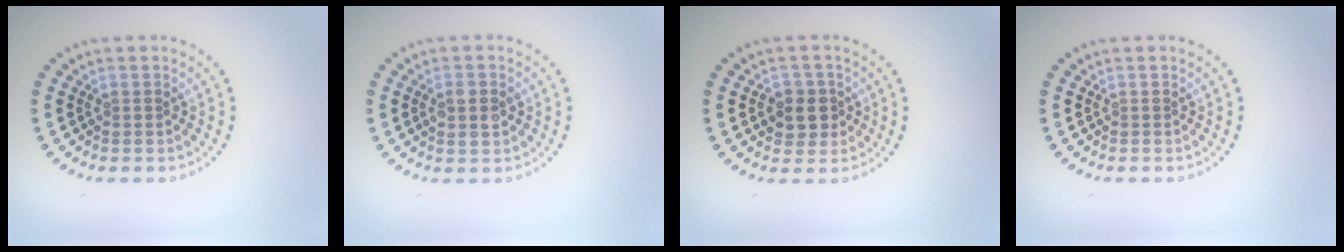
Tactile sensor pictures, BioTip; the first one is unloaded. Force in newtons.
{"total": 1.9, "press": 1.9, "slide": 0.2}
{"total": 2.6, "press": 2.4, "slide": 0.8}
{"total": 0.0}